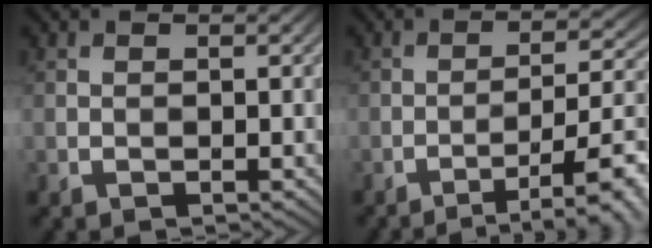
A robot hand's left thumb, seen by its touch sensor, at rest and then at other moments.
{"total": 9.4, "force": [-4.6, 2.2, 7.9], "torque": [-0.123, 0.003, -0.062]}